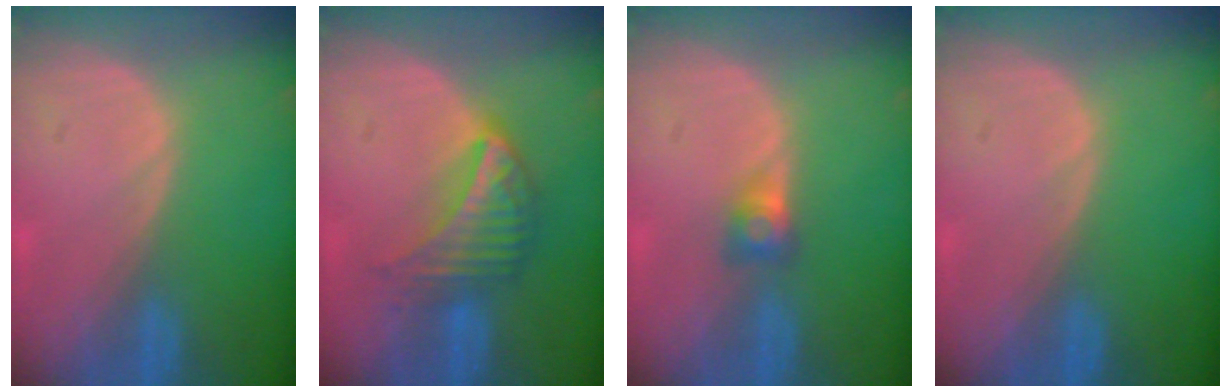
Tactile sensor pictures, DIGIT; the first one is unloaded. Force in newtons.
{"total": 7.4, "press": 6.6, "slide": 3.5}
{"total": 2.6, "press": 2.3, "slide": 1.0}
{"total": 0.0}